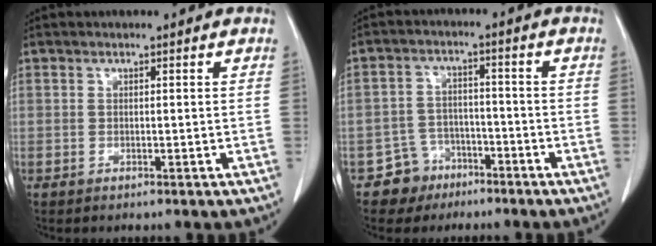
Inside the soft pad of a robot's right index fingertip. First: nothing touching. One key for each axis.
{"total": 5.5, "fx": -3.4, "fy": 4.3, "fz": -0.1, "tx": 0.013, "ty": 0.014, "tz": -0.056}